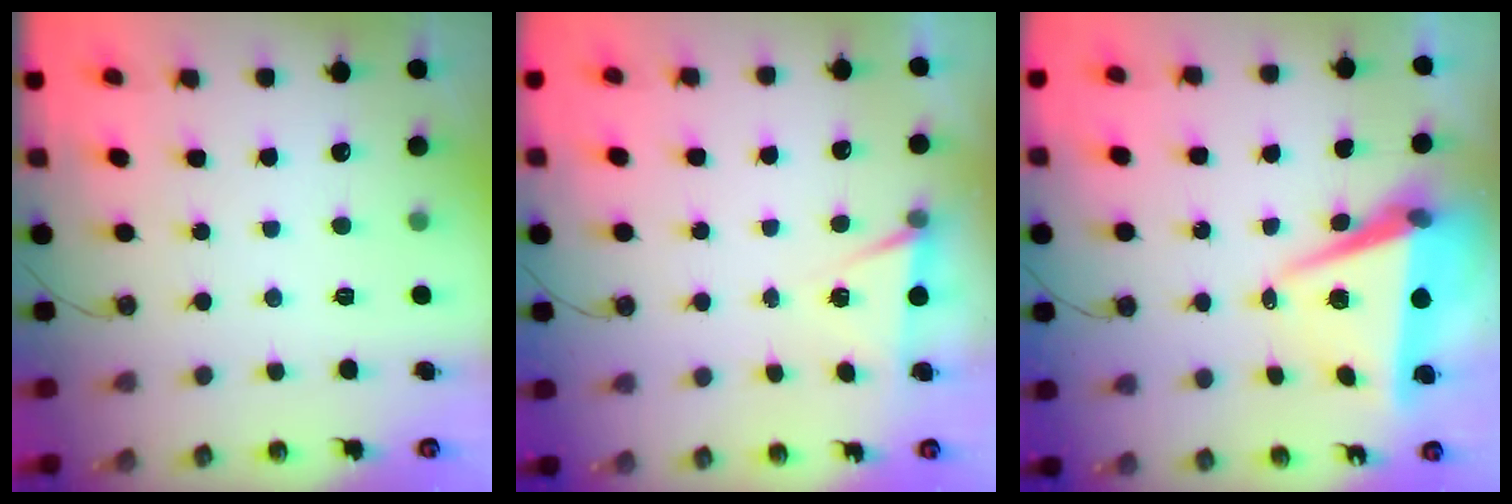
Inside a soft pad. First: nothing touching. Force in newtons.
{"total": 4.8, "press": 1.7, "slide": 4.5}
{"total": 8.4, "press": 7.4, "slide": 4.1}